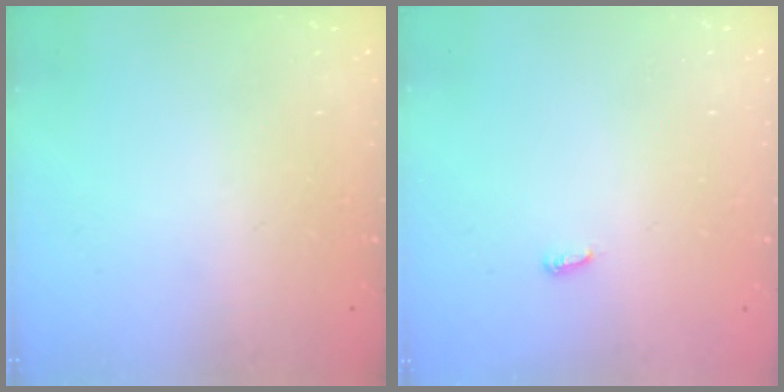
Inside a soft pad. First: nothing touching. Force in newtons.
{"total": 2.9, "press": 2.9, "slide": 0.3}